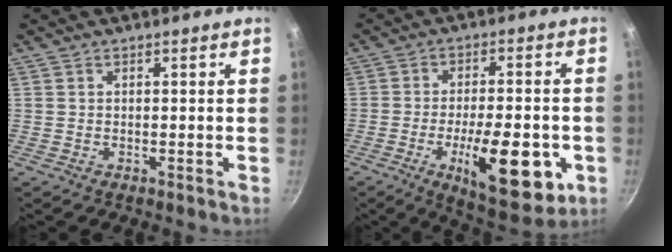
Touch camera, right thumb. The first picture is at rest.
{"total": 17.5, "force": [-5.2, 6.6, 15.3], "torque": [-0.203, 0.005, -0.071]}